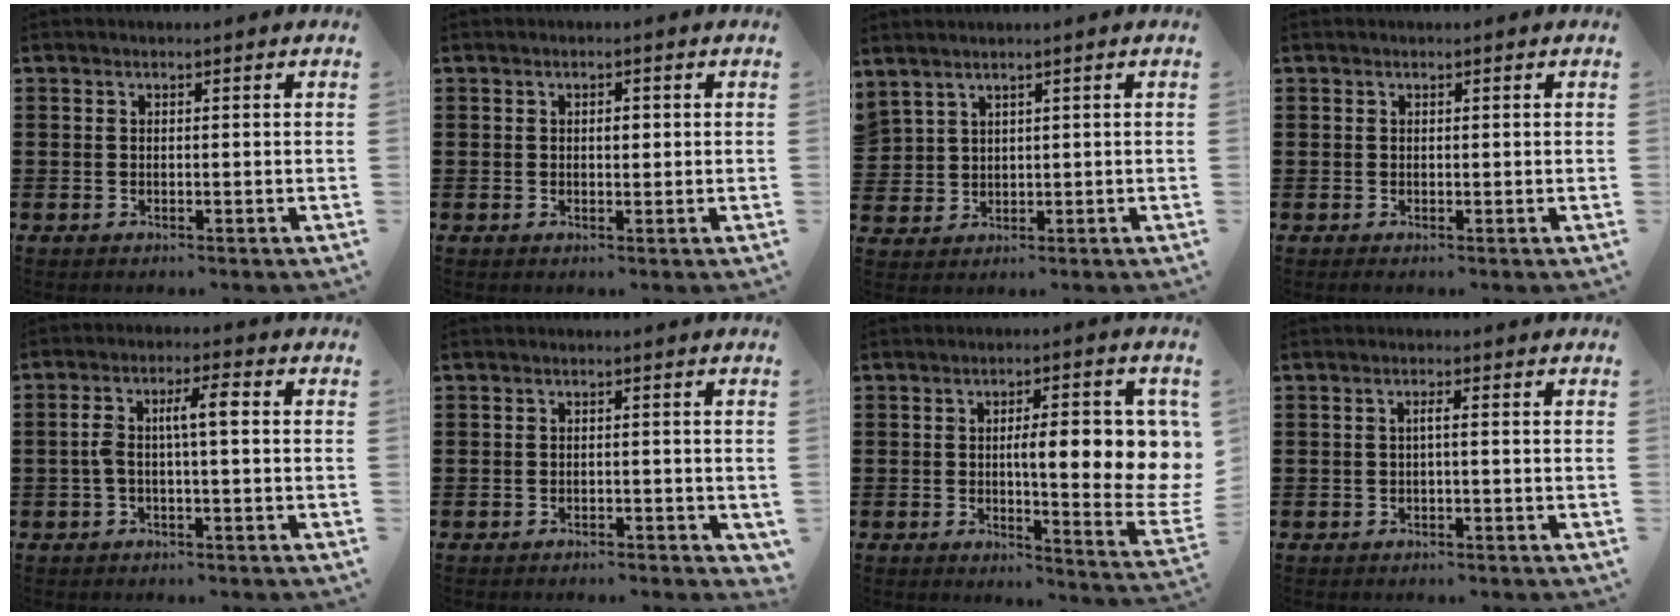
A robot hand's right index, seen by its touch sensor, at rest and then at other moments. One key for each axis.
{"total": 1.2, "fx": 0.2, "fy": 0.6, "fz": 1.1, "tx": -0.021, "ty": 0.004, "tz": 0.001}
{"total": 1.9, "fx": 1.7, "fy": 1.0, "fz": 0.0, "tx": -0.008, "ty": 0.005, "tz": 0.034}
{"total": 0.0}
{"total": 5.0, "fx": -0.1, "fy": 1.0, "fz": 4.9, "tx": -0.098, "ty": 0.005, "tz": -0.008}
{"total": 0.7, "fx": -0.6, "fy": 0.3, "fz": 0.1, "tx": -0.005, "ty": -0.001, "tz": -0.014}
{"total": 10.9, "fx": 1.4, "fy": 2.7, "fz": 10.4, "tx": -0.147, "ty": -0.011, "tz": 0.019}
{"total": 1.2, "fx": -0.3, "fy": -0.2, "fz": 1.2, "tx": -0.022, "ty": -0.001, "tz": -0.008}